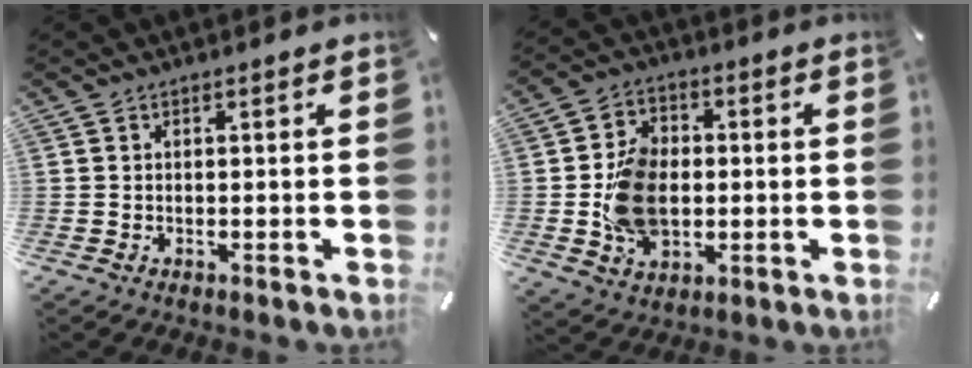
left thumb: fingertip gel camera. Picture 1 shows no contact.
{"total": 11.8, "force": [-1.1, 8.9, 7.7], "torque": [-0.172, 0.011, -0.018]}